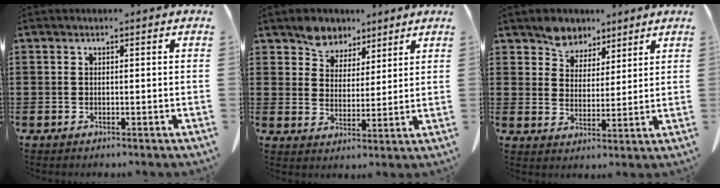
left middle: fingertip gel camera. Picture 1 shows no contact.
{"total": 5.4, "force": [4.5, 3.0, 0.0], "torque": [-0.029, -0.009, 0.084]}
{"total": 5.1, "force": [4.3, 2.7, -0.2], "torque": [-0.025, -0.010, 0.082]}